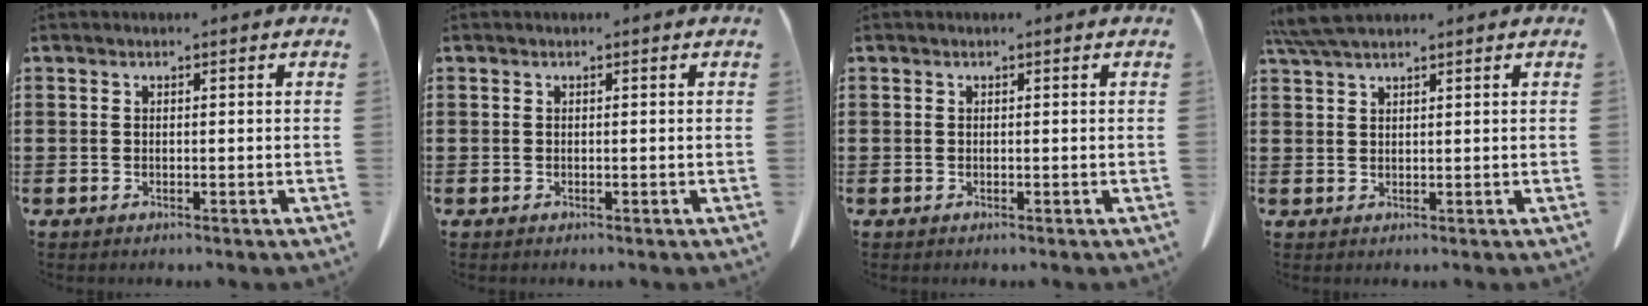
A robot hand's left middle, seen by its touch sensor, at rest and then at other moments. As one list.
[{"total": 0.0}, {"total": 0.0}, {"total": 4.3, "force": [3.4, 0.5, 2.5], "torque": [-0.065, -0.007, 0.064]}]